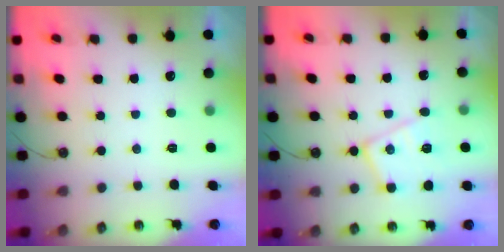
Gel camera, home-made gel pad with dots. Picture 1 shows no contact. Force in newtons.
{"total": 13.6, "press": 13.6, "slide": 1.0}